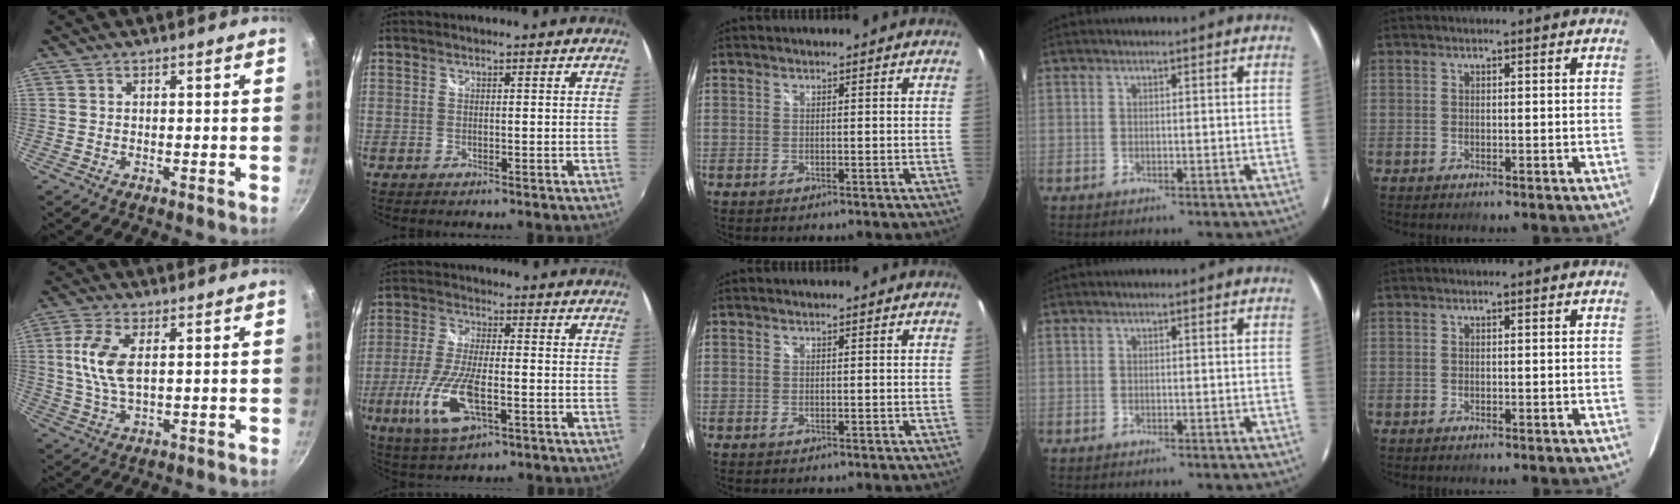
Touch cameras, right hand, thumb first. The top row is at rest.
{"thumb": {"total": 8.7, "force": [1.4, 4.3, 7.5], "torque": [-0.152, 0.003, 0.027]}, "index": {"total": 12.6, "force": [-4.4, 4.3, 11.0], "torque": [-0.237, -0.017, -0.083]}}